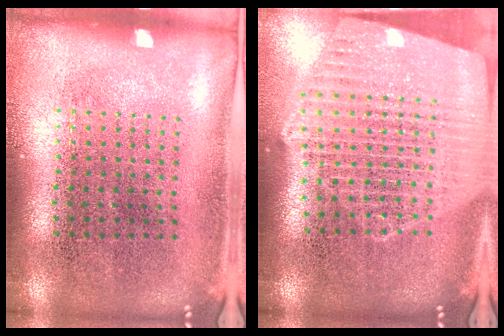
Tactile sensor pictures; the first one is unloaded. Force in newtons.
{"total": 2.1, "press": 1.9, "slide": 1.0}